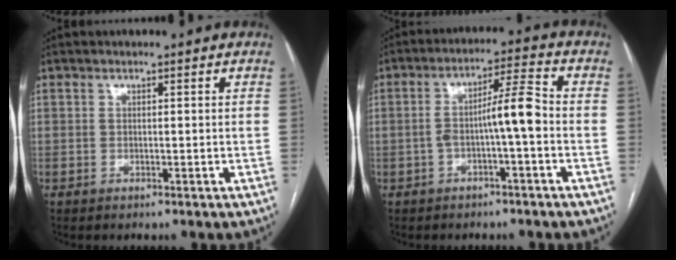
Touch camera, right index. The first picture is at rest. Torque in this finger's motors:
{"motor_torque": [0.48, 0.11, 0.19, 0.11]}